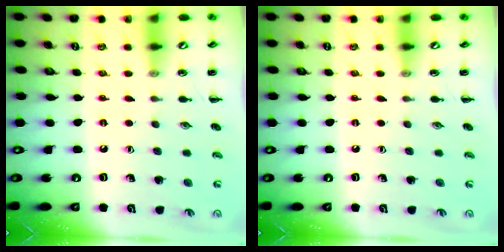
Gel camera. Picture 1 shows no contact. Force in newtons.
{"total": 0.0}